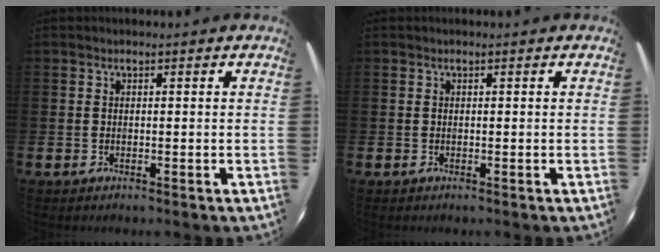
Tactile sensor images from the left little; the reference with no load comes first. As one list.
[{"total": 0.0}]